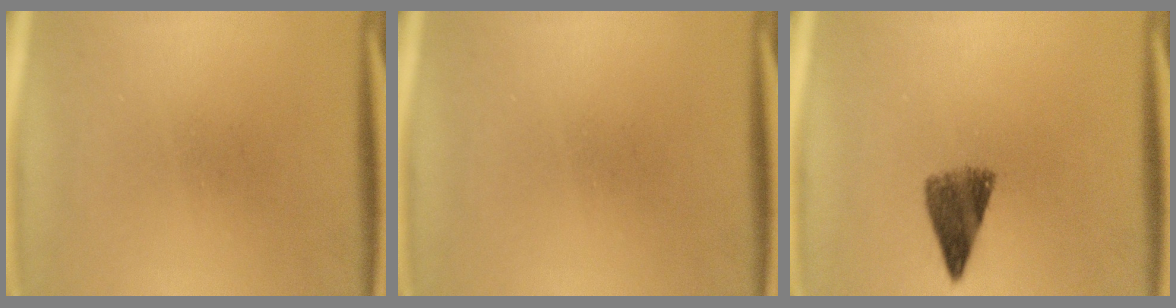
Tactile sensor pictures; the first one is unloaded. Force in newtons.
{"total": 0.0}
{"total": 5.7}